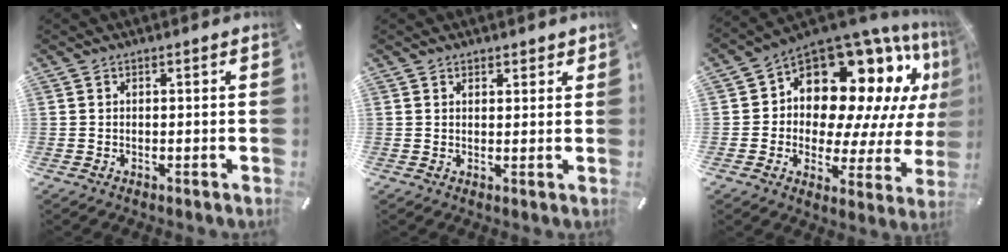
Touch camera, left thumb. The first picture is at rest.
{"total": 1.7, "force": [1.3, 1.2, 0.2], "torque": [0.011, -0.005, 0.021]}
{"total": 18.2, "force": [9.3, 11.1, 11.0], "torque": [-0.167, -0.086, 0.156]}